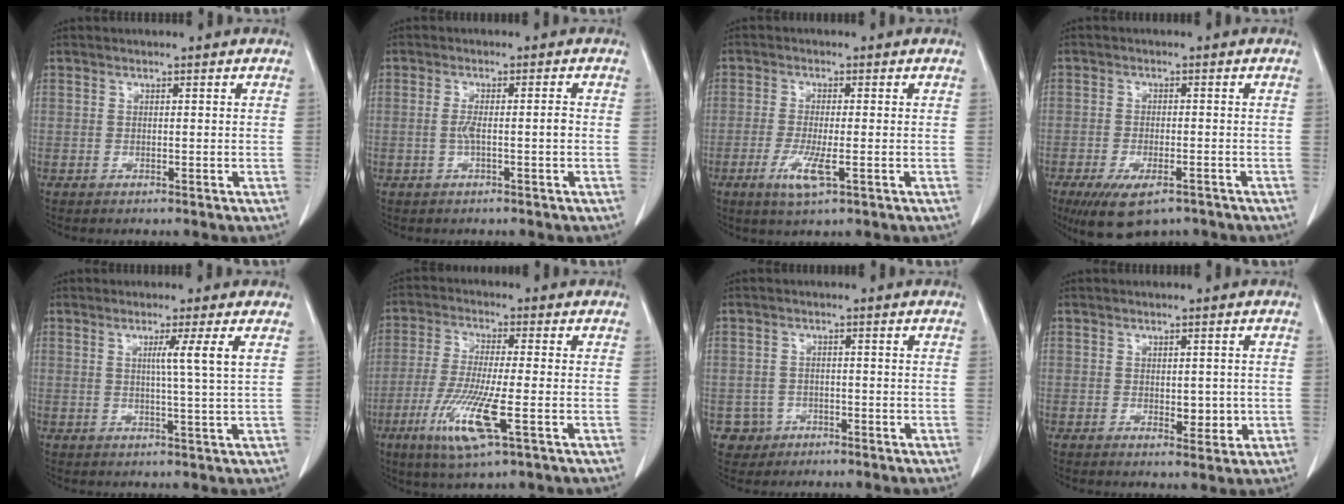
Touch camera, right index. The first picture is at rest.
{"total": 2.8, "force": [-0.5, 0.2, 2.8], "torque": [-0.049, 0.003, -0.006]}
{"total": 4.8, "force": [-1.8, 0.6, 4.4], "torque": [-0.088, -0.010, -0.029]}
{"total": 8.6, "force": [-5.8, 3.2, 5.4], "torque": [-0.091, -0.012, -0.089]}
{"total": 4.3, "force": [1.3, -1.5, 3.8], "torque": [-0.066, -0.010, 0.024]}
{"total": 10.5, "force": [-3.8, 0.7, 9.7], "torque": [-0.199, -0.024, -0.072]}
{"total": 3.4, "force": [-1.3, 3.1, -0.4], "torque": [0.012, 0.015, -0.021]}
{"total": 3.0, "force": [-0.1, 1.8, 2.5], "torque": [-0.025, -0.002, 0.009]}